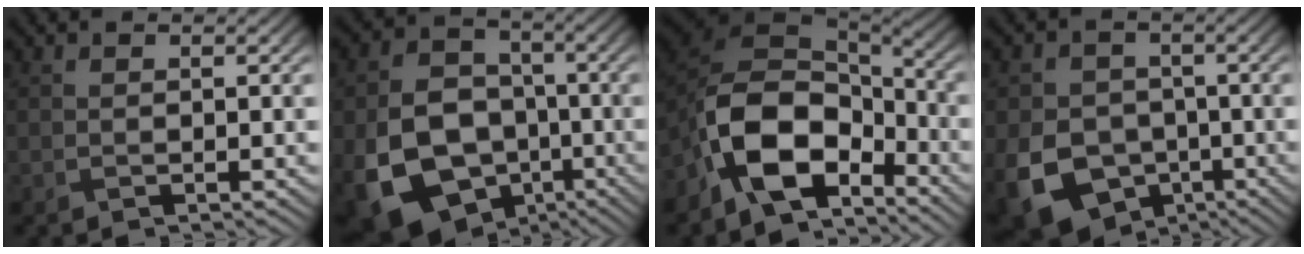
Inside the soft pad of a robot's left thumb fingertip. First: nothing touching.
{"total": 15.8, "force": [-5.7, 12.2, 8.3], "torque": [-0.190, -0.046, -0.108]}
{"total": 13.5, "force": [-6.2, 7.9, 9.0], "torque": [-0.188, -0.014, -0.133]}
{"total": 12.5, "force": [-4.5, 10.1, 5.9], "torque": [-0.142, -0.048, -0.097]}